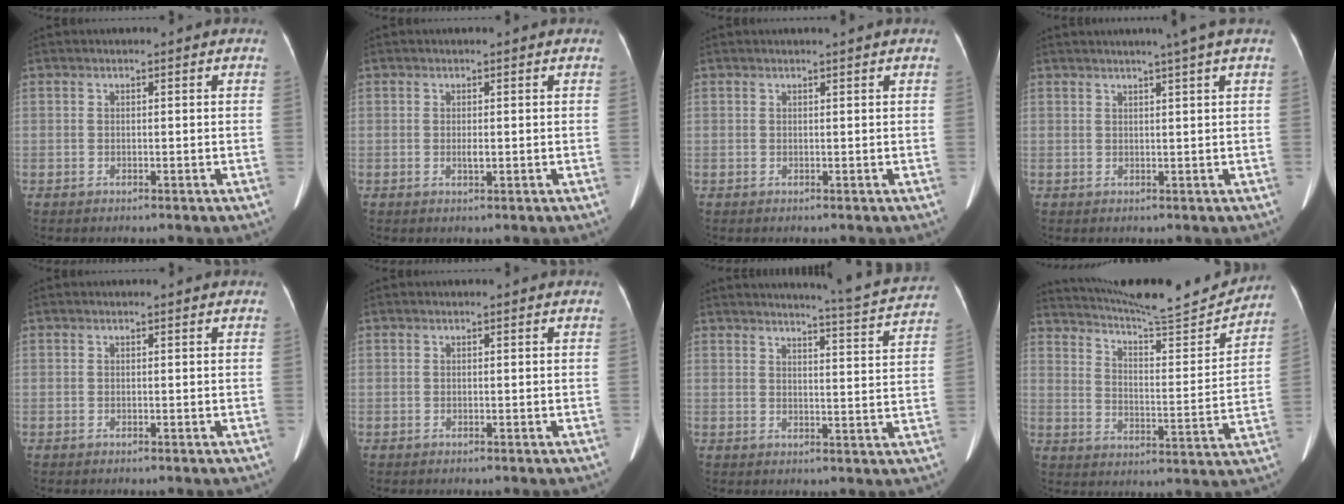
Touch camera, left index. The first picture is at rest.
{"total": 1.0, "force": [0.0, 0.2, 0.9], "torque": [-0.017, -0.001, 0.001]}
{"total": 1.0, "force": [0.9, -0.2, 0.4], "torque": [-0.012, 0.002, 0.019]}
{"total": 3.8, "force": [2.7, -1.1, 2.3], "torque": [-0.032, 0.006, 0.038]}
{"total": 0.0}
{"total": 0.0}
{"total": 10.4, "force": [10.1, -1.0, 2.1], "torque": [-0.042, -0.036, 0.117]}
{"total": 18.0, "force": [17.4, 0.2, 4.9], "torque": [-0.091, -0.041, 0.250]}